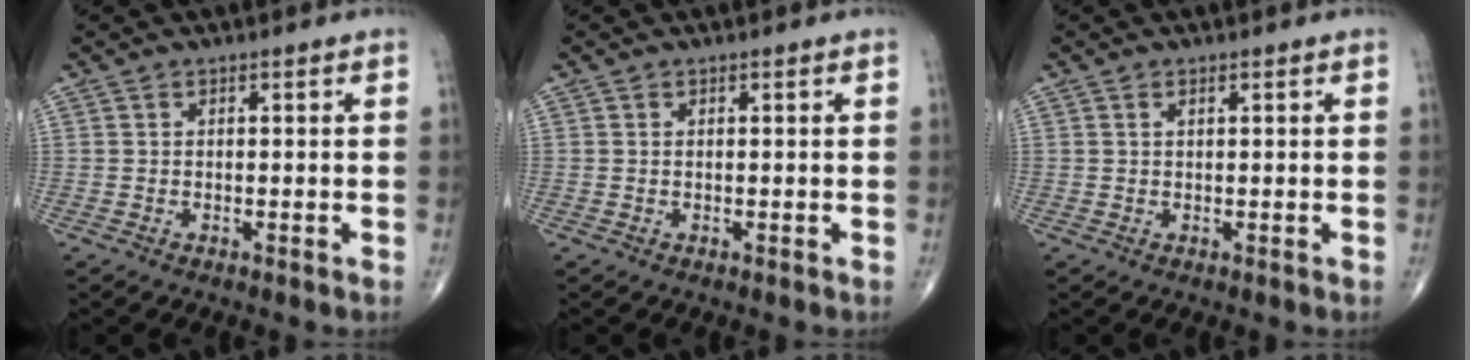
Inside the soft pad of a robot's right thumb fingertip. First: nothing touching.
{"total": 0.0}
{"total": 0.6, "force": [0.3, 0.2, 0.5], "torque": [-0.009, 0.003, 0.006]}